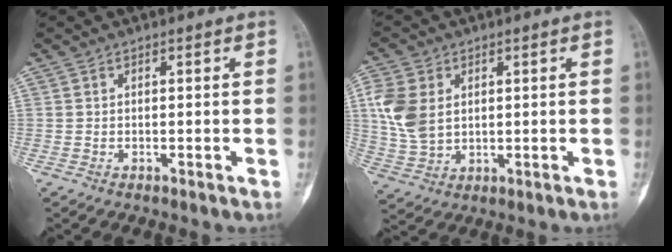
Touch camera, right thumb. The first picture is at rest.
{"total": 9.5, "force": [2.1, 6.8, 6.3], "torque": [-0.128, -0.004, 0.047]}